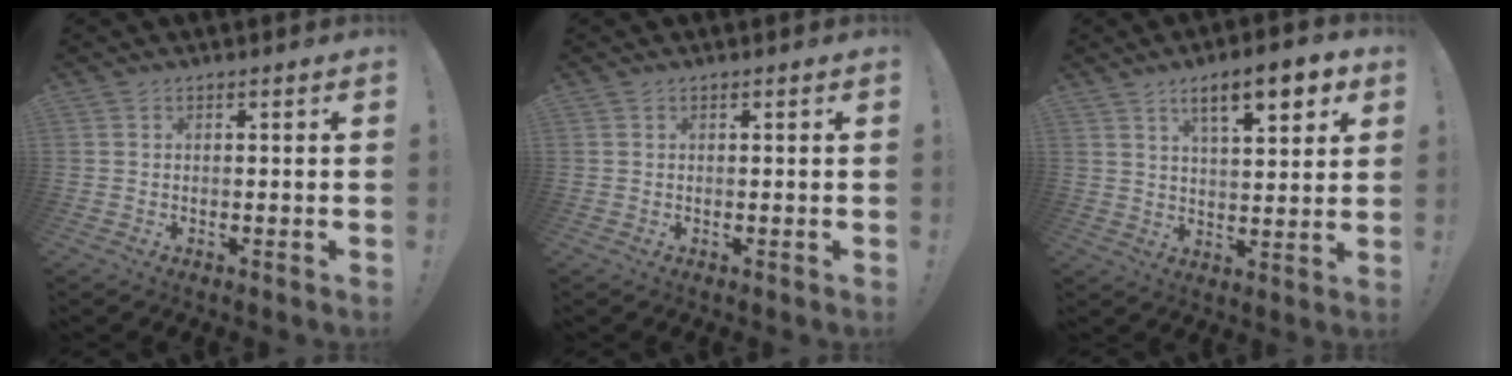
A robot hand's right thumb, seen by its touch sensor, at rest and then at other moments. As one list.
[{"total": 0.0}, {"total": 11.6, "force": [6.4, 3.0, 9.2], "torque": [-0.136, -0.025, 0.102]}]